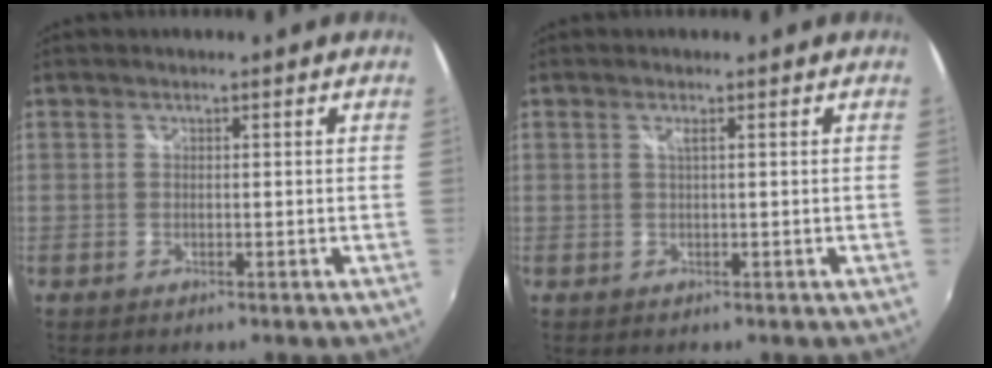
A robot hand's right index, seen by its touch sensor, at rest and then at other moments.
{"total": 0.9, "force": [0.2, -0.3, 0.8], "torque": [-0.015, 0.000, 0.003]}